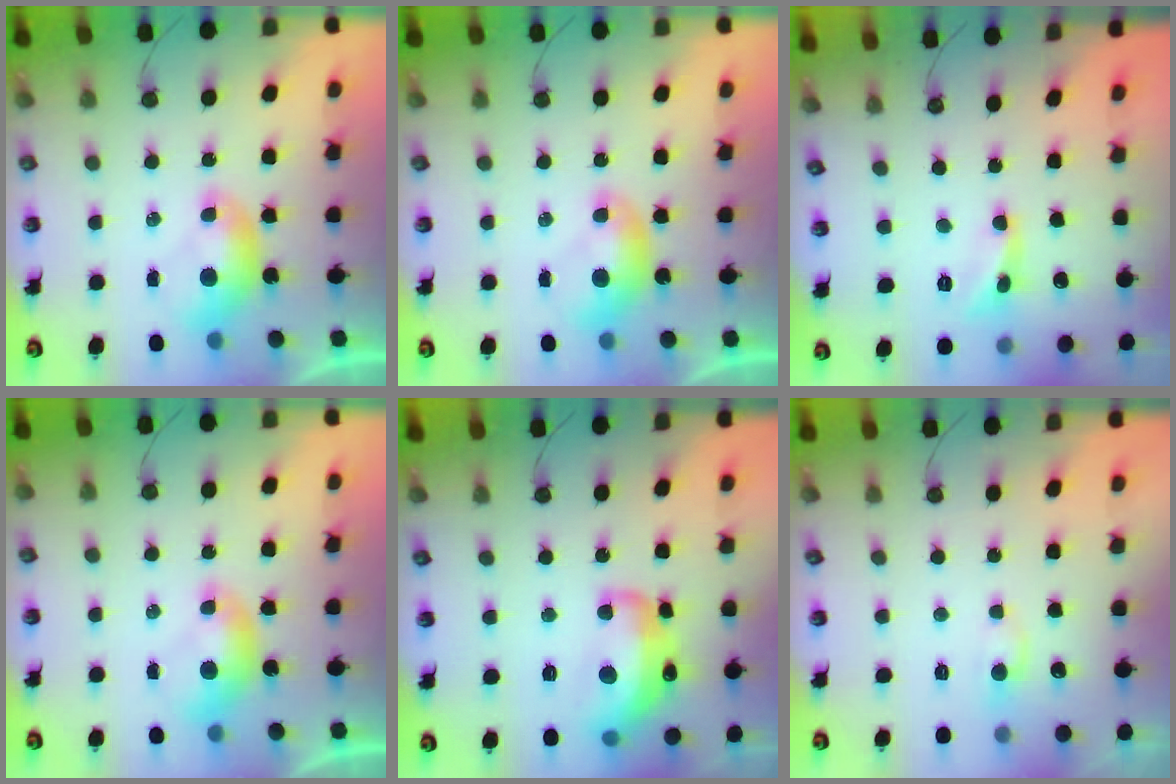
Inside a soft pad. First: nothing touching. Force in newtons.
{"total": 0.0}
{"total": 1.4, "press": 1.3, "slide": 0.3}
{"total": 0.0}
{"total": 10.7, "press": 10.7, "slide": 1.0}
{"total": 1.1, "press": 0.8, "slide": 0.6}